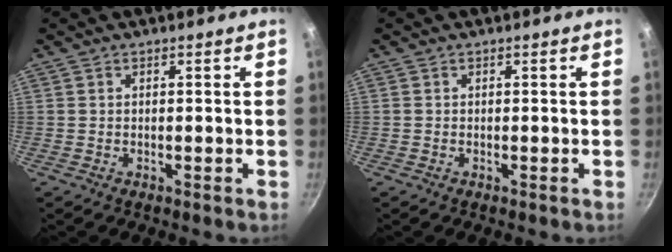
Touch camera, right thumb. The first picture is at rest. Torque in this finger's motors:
{"motor_torque": [0.31, 0.28, 0.12, 0.27, 0.02]}